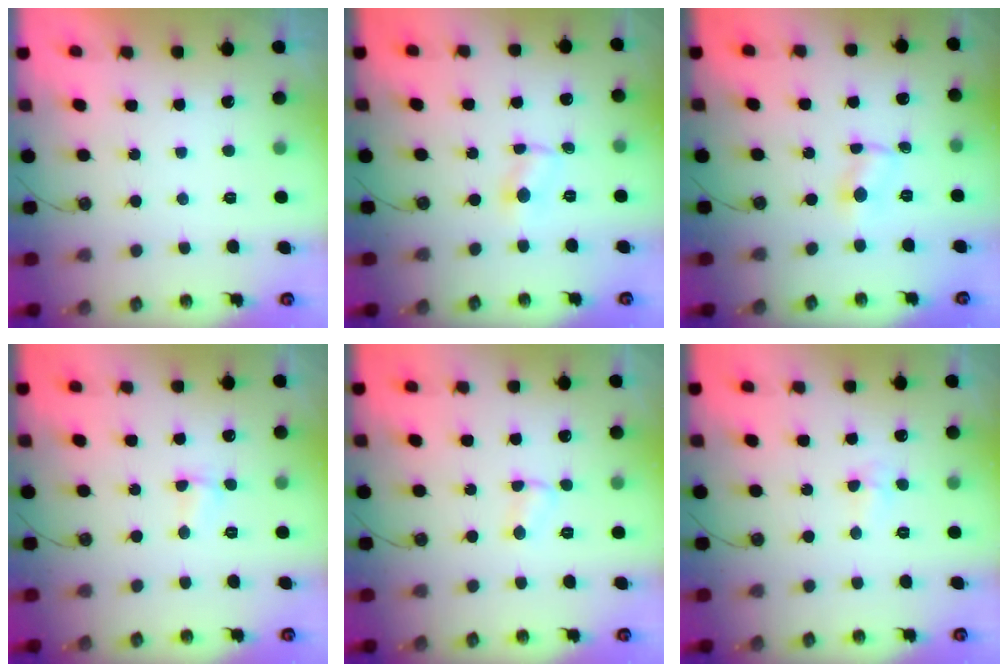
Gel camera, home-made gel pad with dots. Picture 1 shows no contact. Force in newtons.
{"total": 1.8, "press": 1.8, "slide": 0.2}
{"total": 1.5, "press": 1.5, "slide": 0.2}
{"total": 2.0, "press": 1.9, "slide": 0.5}
{"total": 3.5, "press": 3.4, "slide": 0.4}
{"total": 2.7, "press": 2.6, "slide": 0.6}